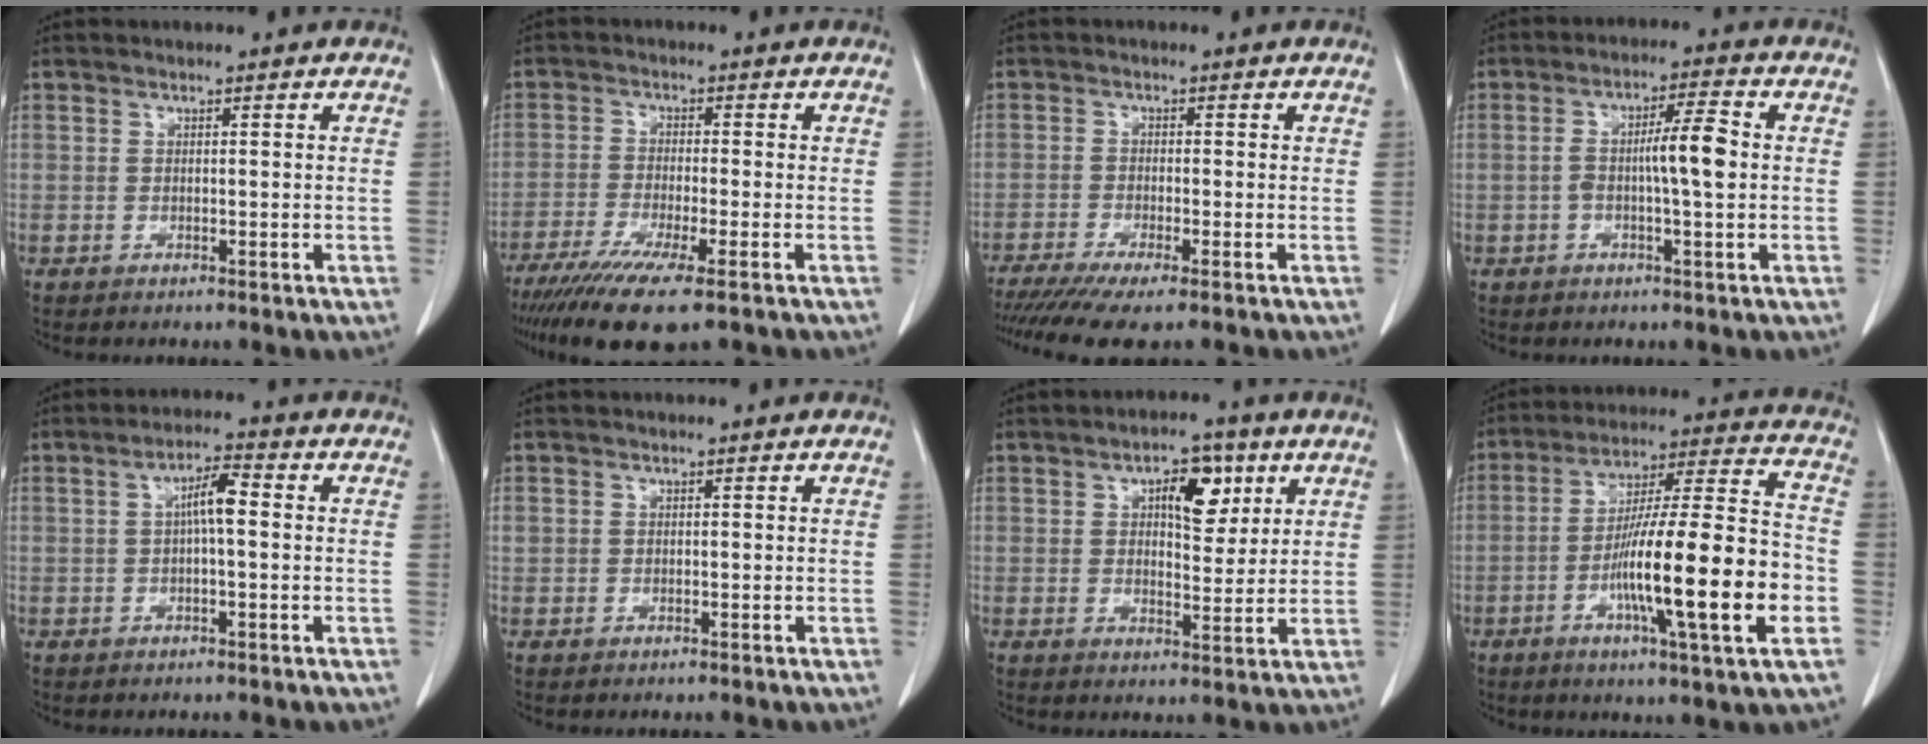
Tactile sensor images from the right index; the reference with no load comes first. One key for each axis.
{"total": 10.6, "fx": -7.5, "fy": 0.8, "fz": 7.5, "tx": -0.125, "ty": -0.026, "tz": -0.123}
{"total": 8.3, "fx": -6.7, "fy": 0.3, "fz": 4.9, "tx": -0.073, "ty": -0.017, "tz": -0.109}
{"total": 6.0, "fx": -0.3, "fy": 0.5, "fz": 6.0, "tx": -0.105, "ty": 0.010, "tz": -0.008}
{"total": 4.5, "fx": 0.4, "fy": 0.8, "fz": 4.4, "tx": -0.077, "ty": 0.013, "tz": 0.003}
{"total": 0.7, "fx": 0.2, "fy": 0.6, "fz": 0.1, "tx": 0.003, "ty": 0.008, "tz": 0.002}
{"total": 7.1, "fx": 3.1, "fy": 3.3, "fz": 5.5, "tx": -0.079, "ty": 0.009, "tz": 0.047}
{"total": 19.8, "fx": -5.5, "fy": 0.8, "fz": 19.0, "tx": -0.308, "ty": -0.004, "tz": -0.089}